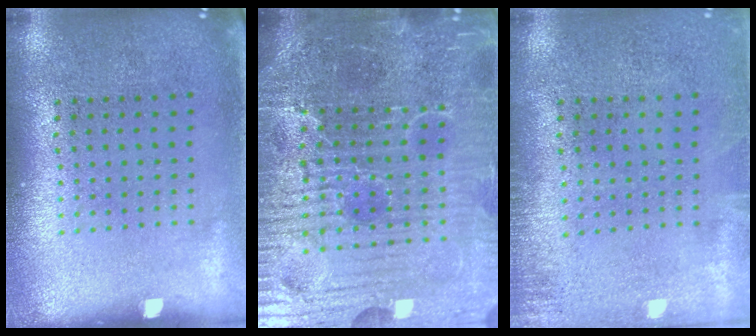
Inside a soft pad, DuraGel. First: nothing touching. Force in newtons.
{"total": 6.6, "press": 6.0, "slide": 2.8}
{"total": 1.2, "press": 1.1, "slide": 0.2}